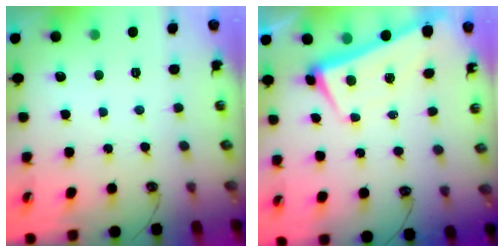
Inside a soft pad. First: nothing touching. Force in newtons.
{"total": 2.0, "press": 1.9, "slide": 0.7}